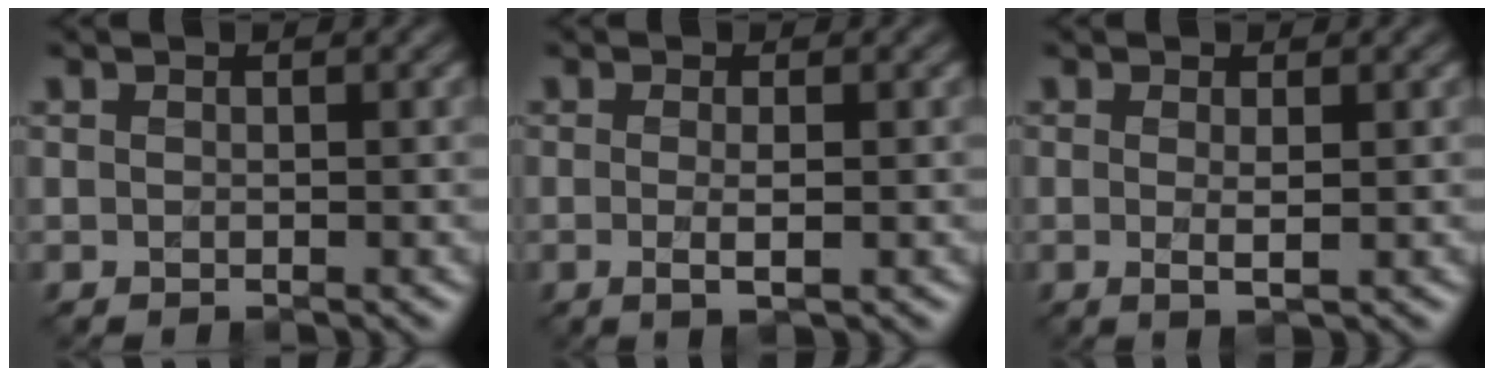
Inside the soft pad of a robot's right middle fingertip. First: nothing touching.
{"total": 2.2, "force": [-0.3, 0.5, 2.1], "torque": [-0.037, -0.007, -0.006]}
{"total": 1.7, "force": [0.0, 0.3, 1.7], "torque": [-0.032, -0.005, -0.001]}